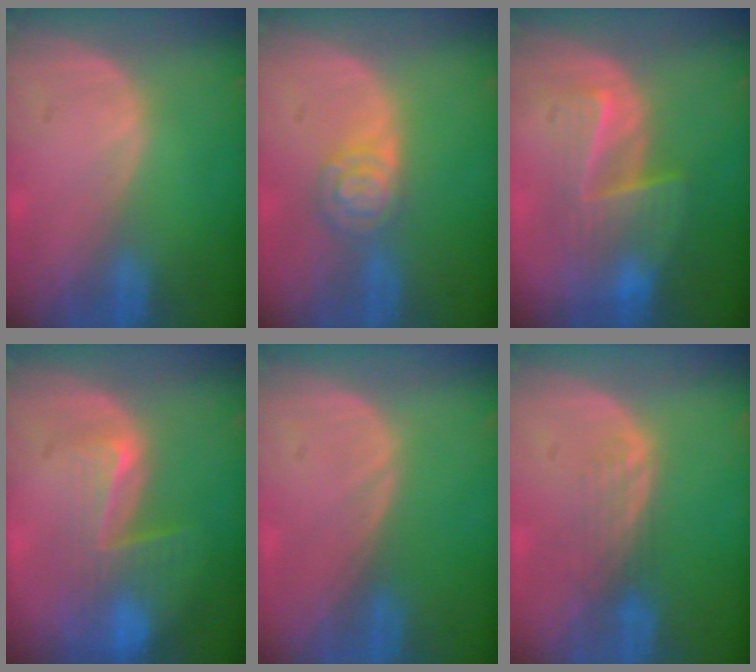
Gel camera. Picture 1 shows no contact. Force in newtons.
{"total": 5.1, "press": 4.5, "slide": 2.6}
{"total": 6.8, "press": 6.8, "slide": 0.4}
{"total": 8.2, "press": 7.1, "slide": 4.1}
{"total": 0.0}
{"total": 3.3, "press": 2.8, "slide": 1.8}